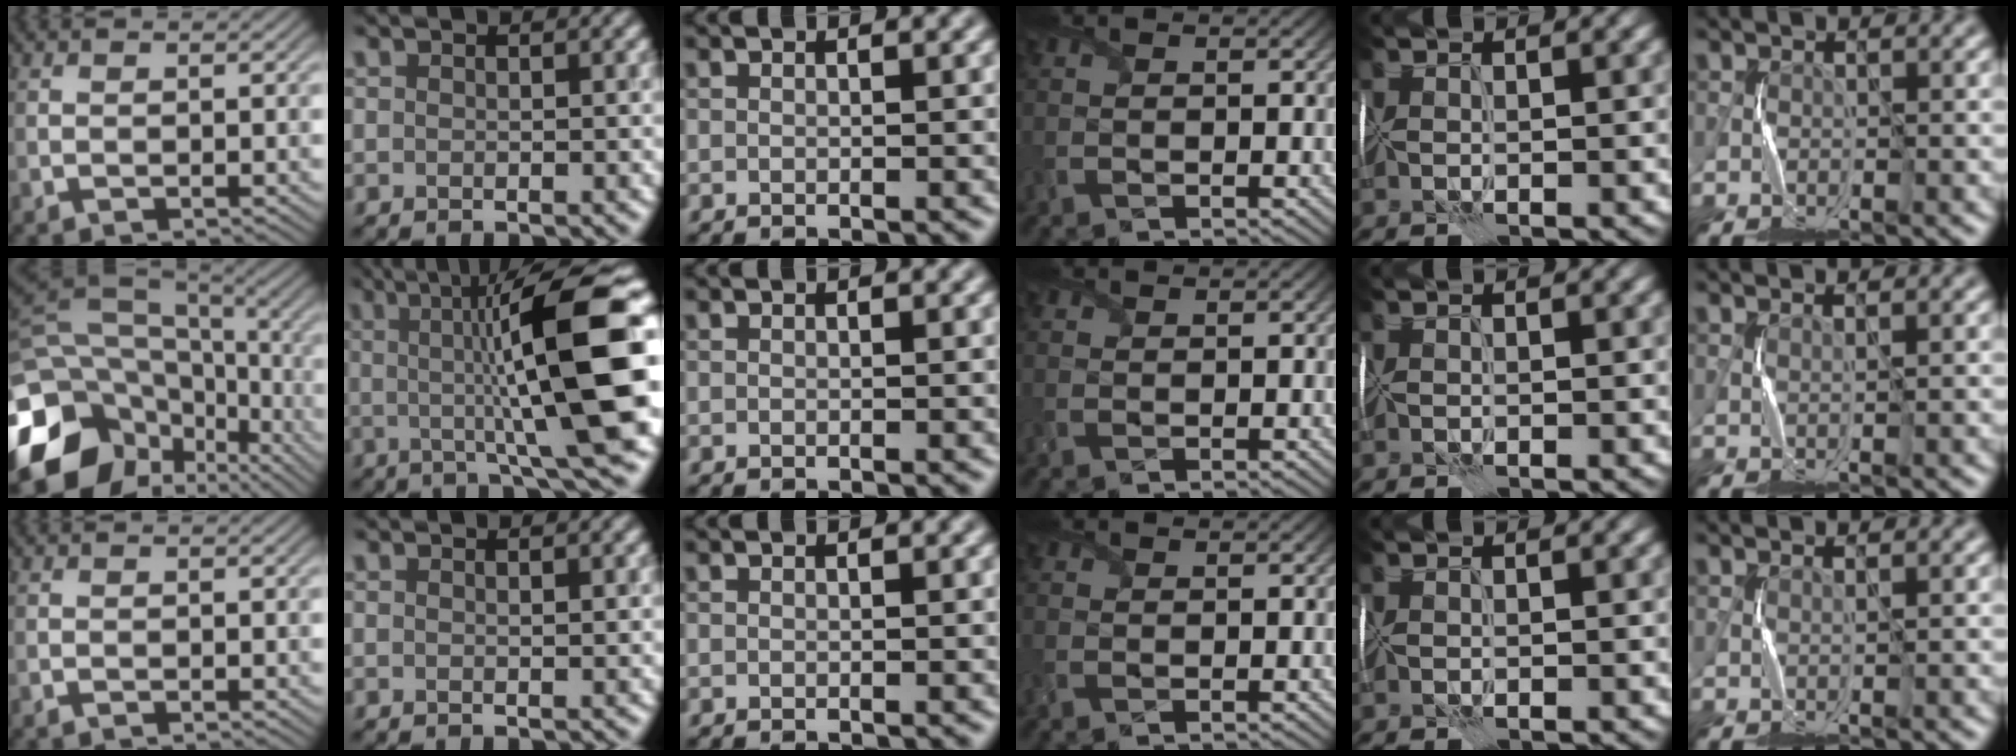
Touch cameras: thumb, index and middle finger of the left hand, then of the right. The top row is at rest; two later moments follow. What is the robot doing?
{"motion": "fold", "object": "tissue"}